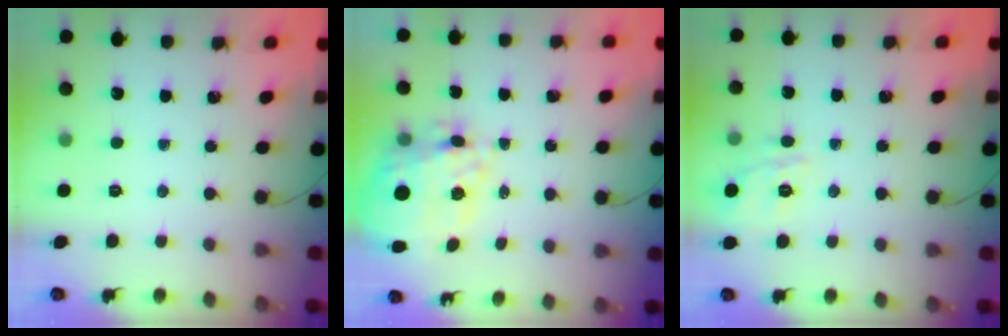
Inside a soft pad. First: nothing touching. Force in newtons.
{"total": 18.3, "press": 17.9, "slide": 4.0}
{"total": 4.5, "press": 4.4, "slide": 0.8}